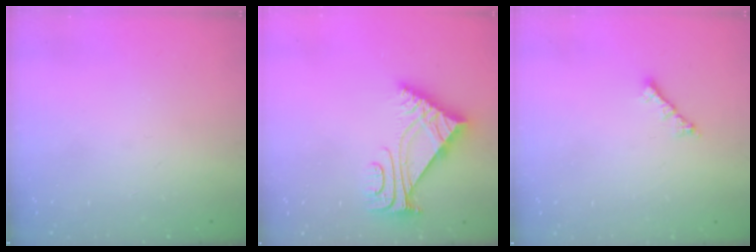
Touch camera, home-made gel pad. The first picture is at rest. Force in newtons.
{"total": 7.4, "press": 7.3, "slide": 1.0}
{"total": 1.8, "press": 1.7, "slide": 0.6}